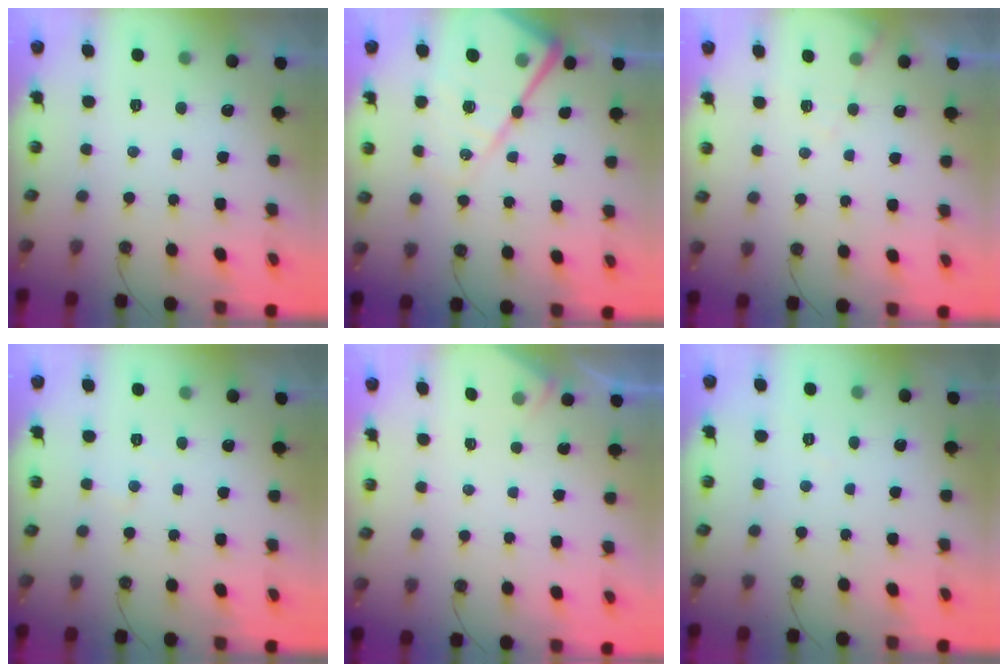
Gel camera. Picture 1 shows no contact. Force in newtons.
{"total": 18.6, "press": 18.4, "slide": 2.1}
{"total": 5.6, "press": 5.5, "slide": 0.8}
{"total": 3.3, "press": 3.3, "slide": 0.5}
{"total": 2.5, "press": 2.5, "slide": 0.4}
{"total": 3.2, "press": 3.2, "slide": 0.5}